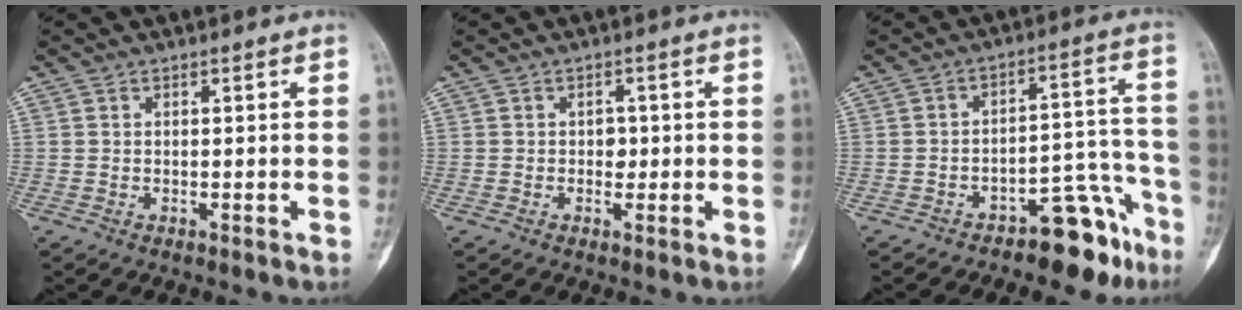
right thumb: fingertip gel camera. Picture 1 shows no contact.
{"total": 1.9, "force": [0.0, 1.5, 1.1], "torque": [0.003, 0.005, -0.002]}
{"total": 10.9, "force": [-7.7, 4.6, 6.3], "torque": [-0.045, 0.094, -0.111]}